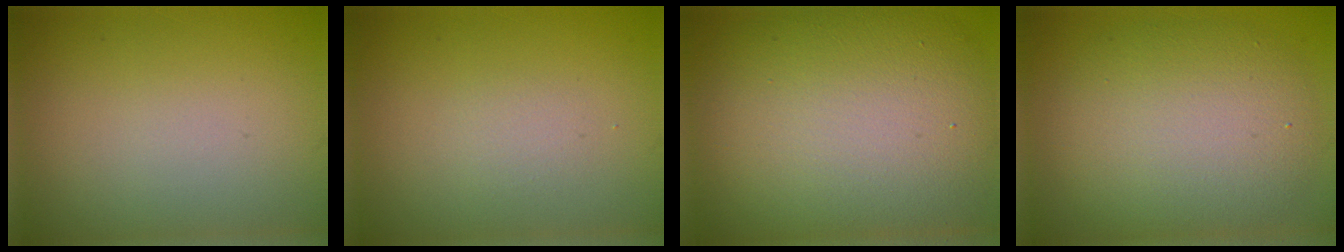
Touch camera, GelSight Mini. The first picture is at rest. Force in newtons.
{"total": 0.9, "press": 0.9, "slide": 0.0}
{"total": 14.5, "press": 14.5, "slide": 0.5}
{"total": 7.8, "press": 7.8, "slide": 0.6}